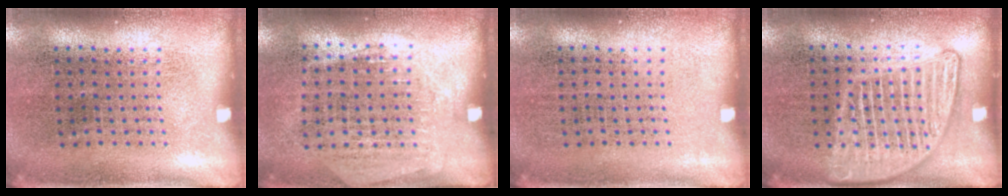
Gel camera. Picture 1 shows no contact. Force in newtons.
{"total": 1.3, "press": 1.1, "slide": 0.6}
{"total": 0.0}
{"total": 2.8, "press": 2.8, "slide": 0.2}